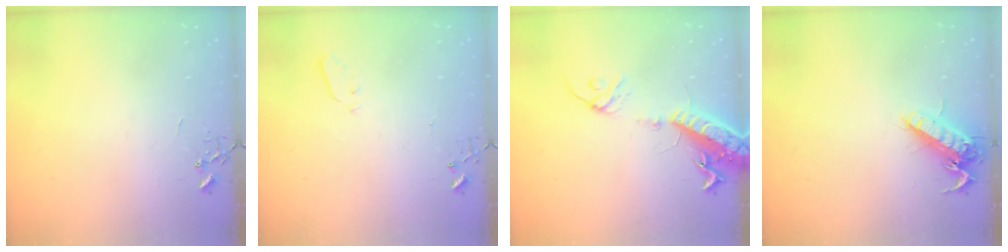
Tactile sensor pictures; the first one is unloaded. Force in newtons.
{"total": 3.0, "press": 3.0, "slide": 0.3}
{"total": 16.6, "press": 16.1, "slide": 4.0}
{"total": 13.8, "press": 13.7, "slide": 2.0}